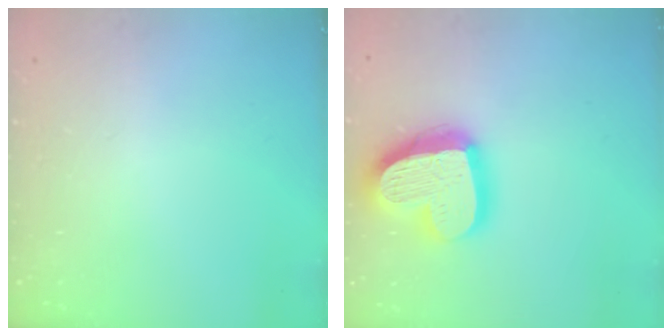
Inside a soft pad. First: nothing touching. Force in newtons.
{"total": 21.6, "press": 21.5, "slide": 1.9}